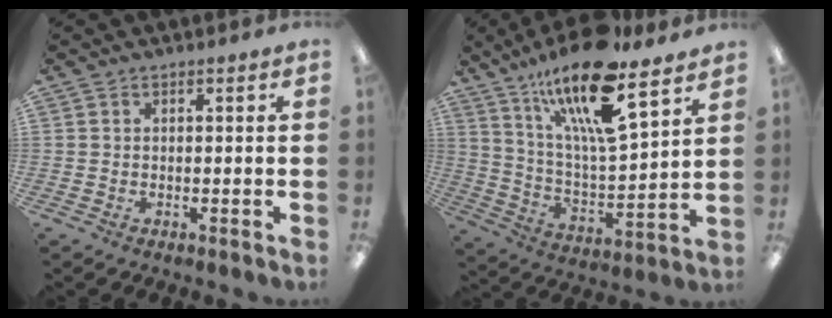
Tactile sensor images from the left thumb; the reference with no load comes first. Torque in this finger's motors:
{"motor_torque": [0.37, 0.46, 1.70, -1.08, 0.62]}